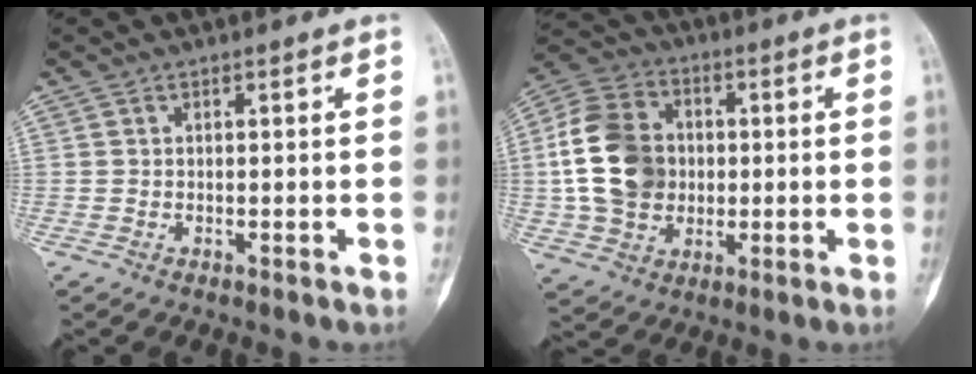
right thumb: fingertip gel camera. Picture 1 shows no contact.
{"total": 16.2, "force": [0.5, 12.8, 9.9], "torque": [-0.169, 0.016, 0.007]}